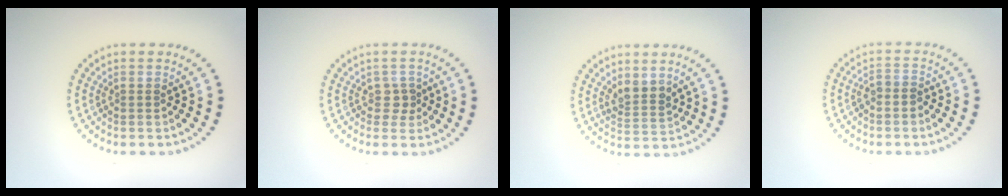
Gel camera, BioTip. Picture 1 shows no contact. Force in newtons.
{"total": 1.2, "press": 1.0, "slide": 0.6}
{"total": 2.2, "press": 1.9, "slide": 1.2}
{"total": 1.5, "press": 1.3, "slide": 0.7}